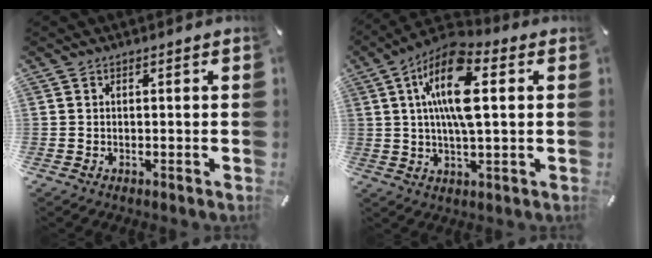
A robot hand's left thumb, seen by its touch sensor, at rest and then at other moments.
{"total": 15.1, "force": [3.2, 5.9, 13.5], "torque": [-0.266, 0.001, 0.052]}